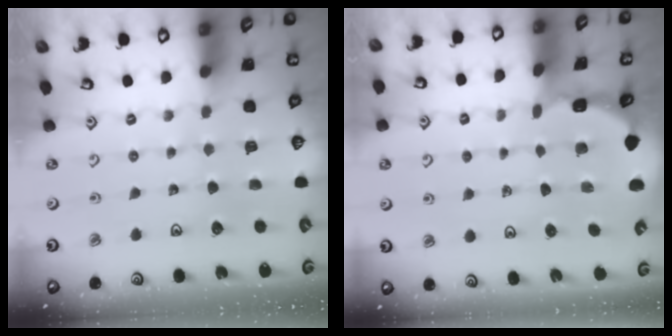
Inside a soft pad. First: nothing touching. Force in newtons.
{"total": 1.1, "press": 1.1, "slide": 0.2}